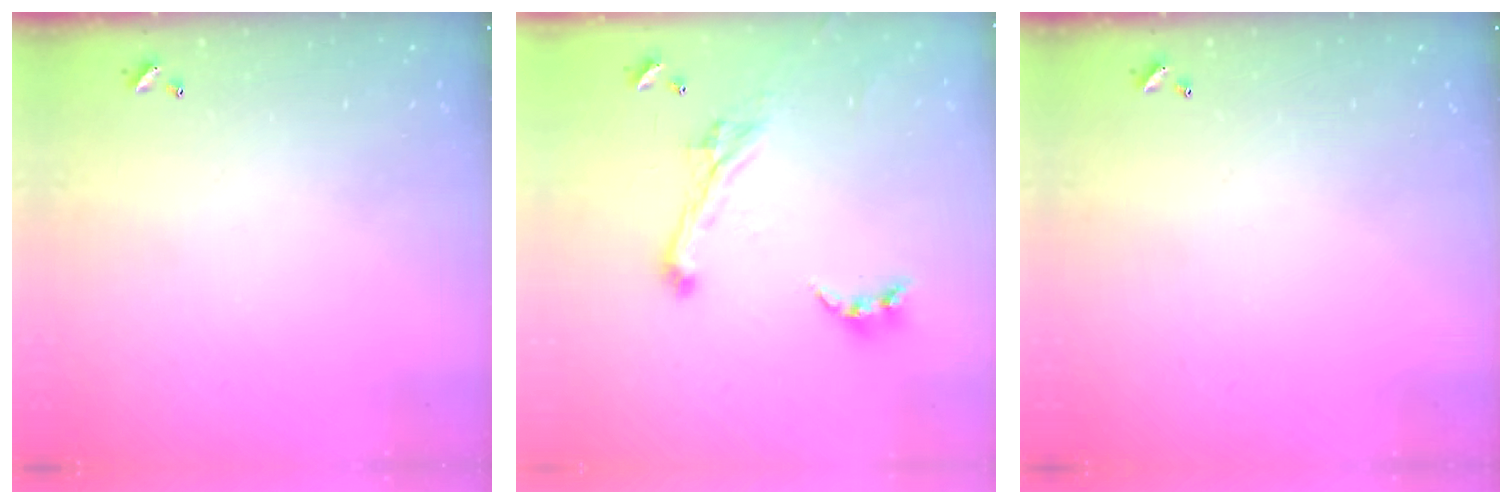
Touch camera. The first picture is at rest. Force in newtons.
{"total": 2.8, "press": 2.5, "slide": 1.3}
{"total": 0.0}